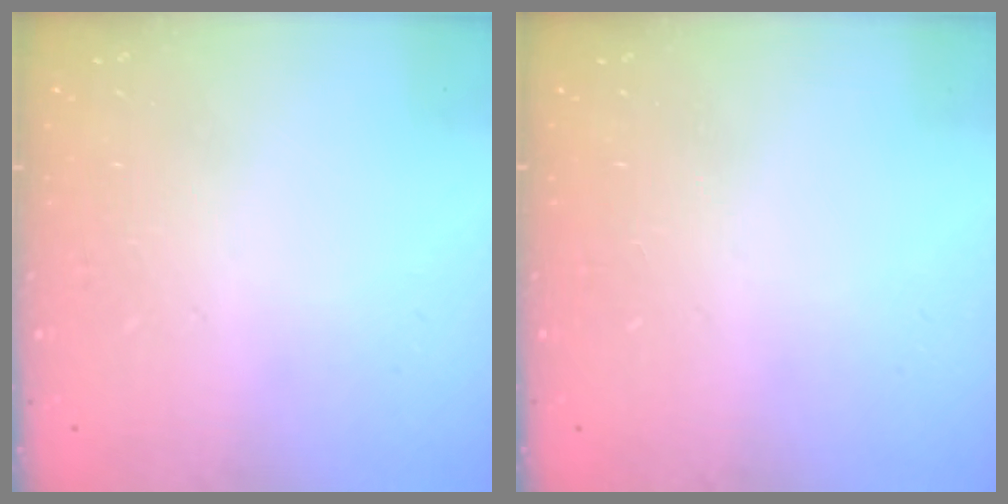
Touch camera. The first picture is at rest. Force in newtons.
{"total": 0.0}